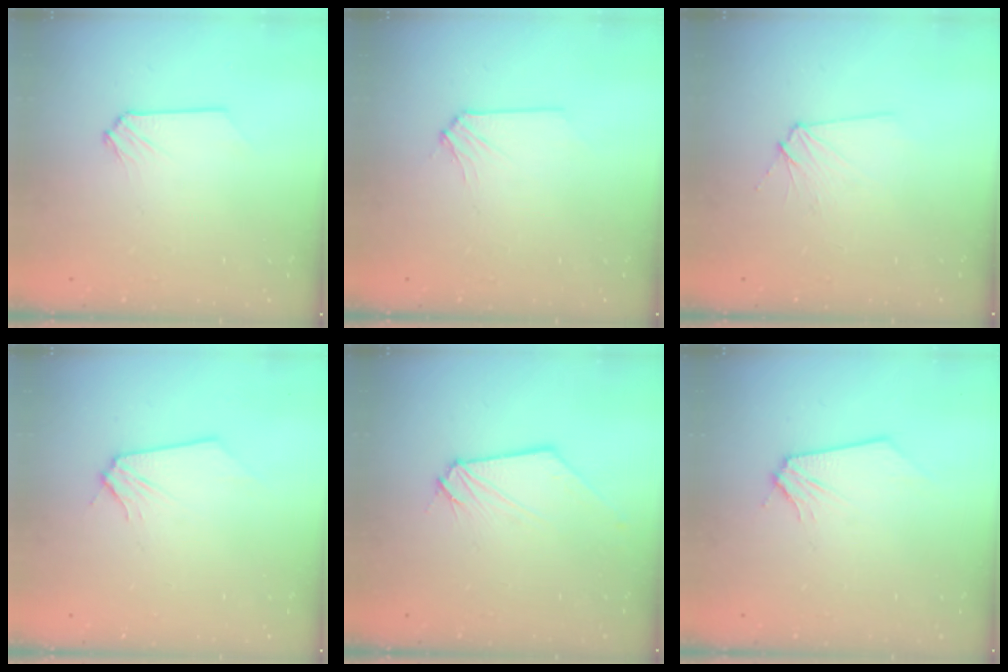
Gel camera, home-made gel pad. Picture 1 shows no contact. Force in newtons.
{"total": 0.6, "press": 0.6, "slide": 0.1}
{"total": 3.4, "press": 3.4, "slide": 0.5}
{"total": 0.0}
{"total": 0.5, "press": 0.5, "slide": 0.1}
{"total": 0.0}